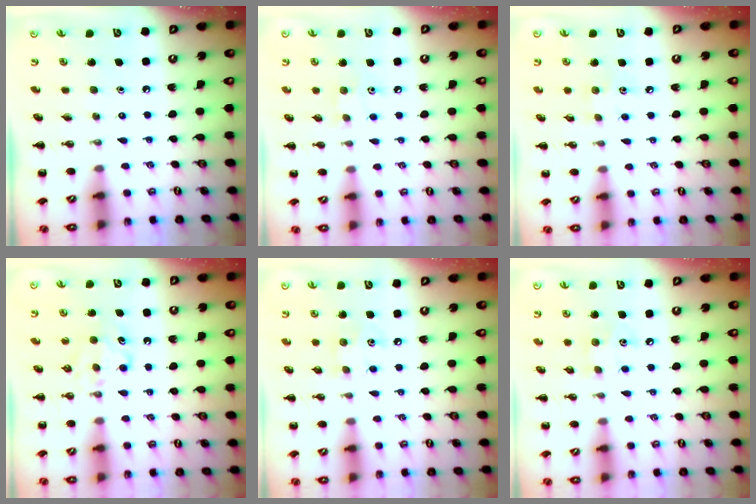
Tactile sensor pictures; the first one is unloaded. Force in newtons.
{"total": 6.4, "press": 6.2, "slide": 1.6}
{"total": 4.0, "press": 3.9, "slide": 0.8}
{"total": 6.0, "press": 5.8, "slide": 1.5}
{"total": 7.2, "press": 7.1, "slide": 1.2}
{"total": 7.2, "press": 7.1, "slide": 1.2}